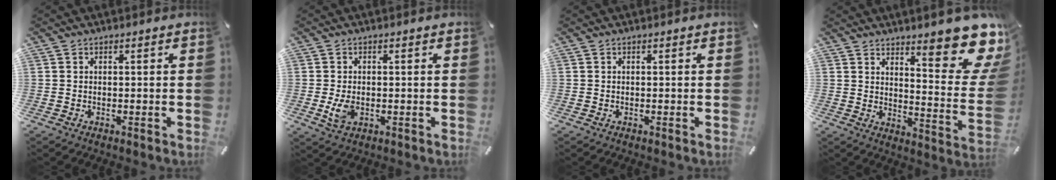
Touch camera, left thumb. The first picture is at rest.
{"total": 4.3, "force": [-0.7, 2.9, 3.1], "torque": [-0.073, -0.009, -0.017]}
{"total": 0.0}
{"total": 17.4, "force": [11.3, 5.2, 12.2], "torque": [-0.143, -0.105, 0.181]}